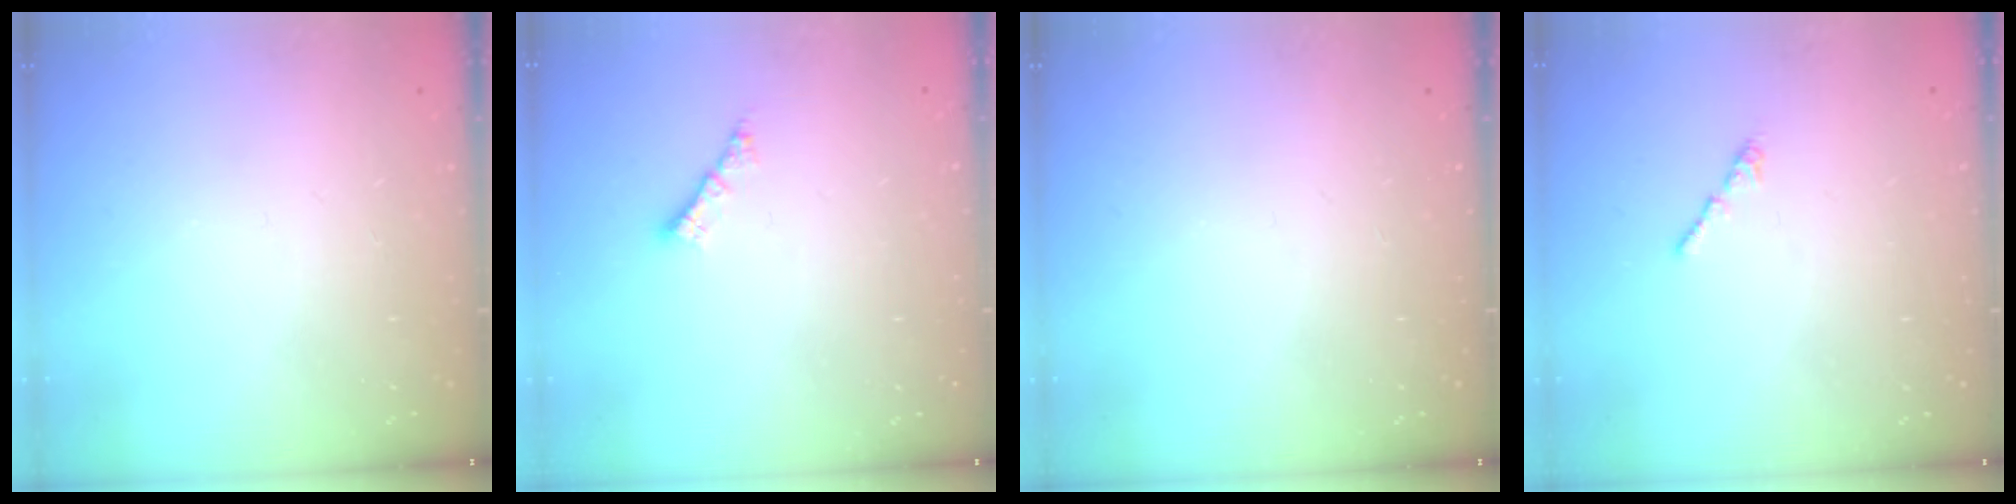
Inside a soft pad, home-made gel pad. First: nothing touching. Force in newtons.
{"total": 2.4, "press": 2.4, "slide": 0.2}
{"total": 0.0}
{"total": 0.7, "press": 0.6, "slide": 0.4}